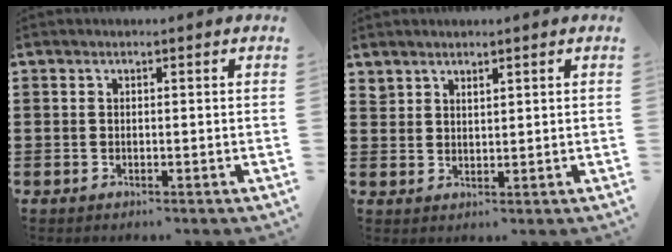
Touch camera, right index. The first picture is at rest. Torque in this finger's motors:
{"motor_torque": [-0.29, -0.29, -0.02, -0.02]}